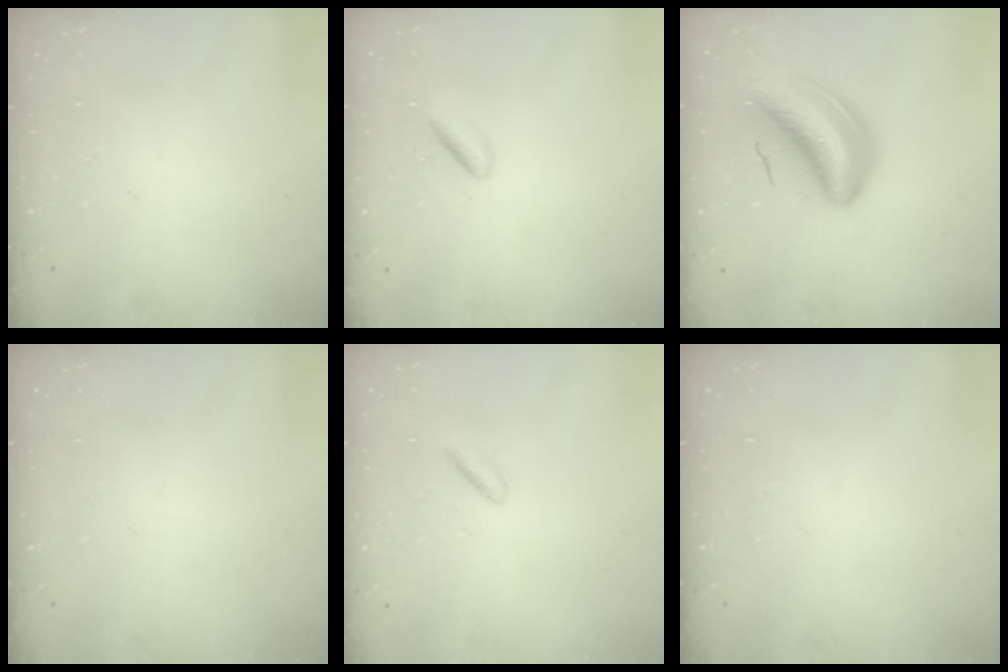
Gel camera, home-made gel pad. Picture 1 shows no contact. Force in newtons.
{"total": 2.8, "press": 2.6, "slide": 0.9}
{"total": 10.4, "press": 10.0, "slide": 2.8}
{"total": 0.0}
{"total": 2.7, "press": 2.5, "slide": 1.2}
{"total": 0.0}